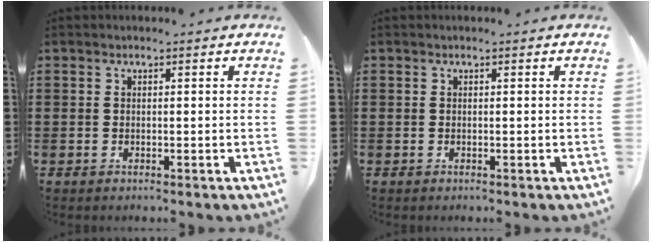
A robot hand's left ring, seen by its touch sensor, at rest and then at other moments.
{"total": 0.0}